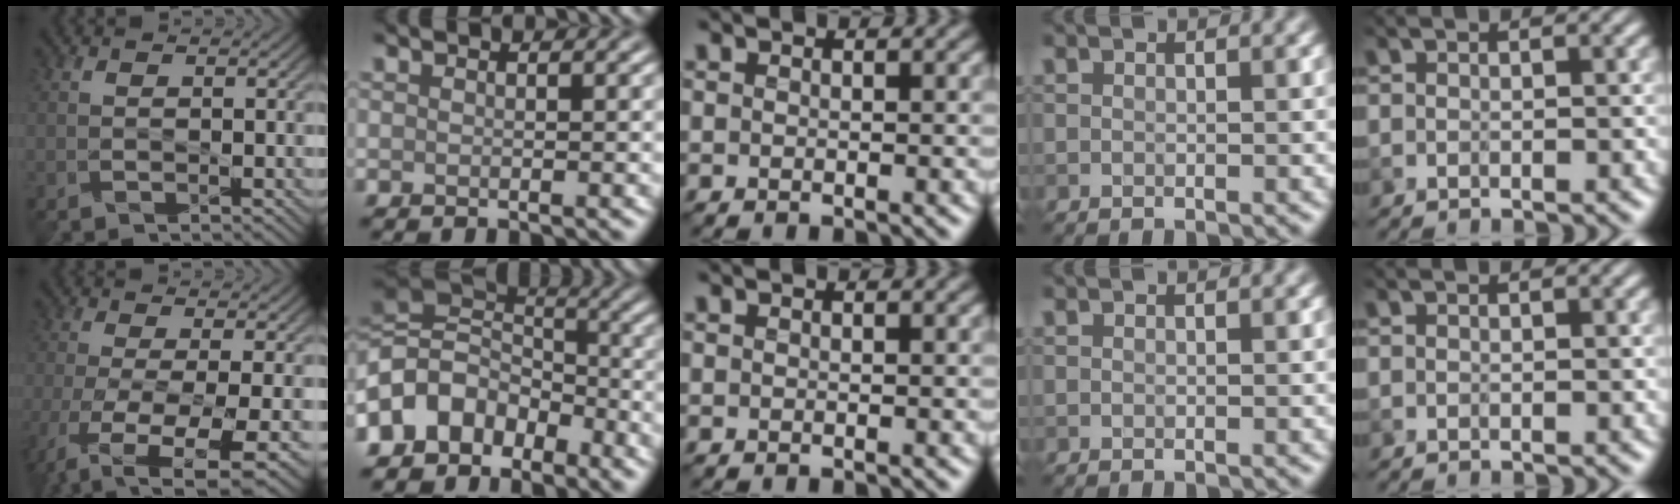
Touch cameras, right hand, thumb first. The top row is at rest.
{"thumb": {"total": 11.1, "force": [-5.1, 3.2, 9.3], "torque": [-0.187, -0.032, -0.074]}, "index": {"total": 7.9, "force": [-4.4, 5.4, 3.7], "torque": [-0.056, 0.010, -0.102]}}